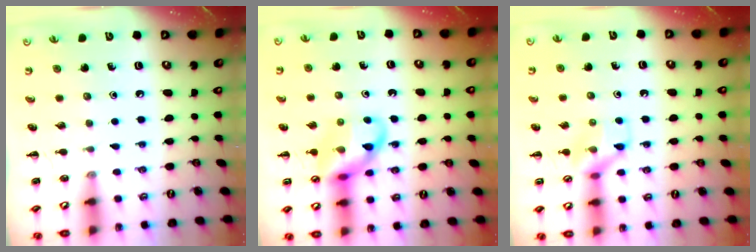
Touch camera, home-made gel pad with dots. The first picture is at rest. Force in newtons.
{"total": 12.3, "press": 12.1, "slide": 1.6}
{"total": 10.0, "press": 9.9, "slide": 1.3}